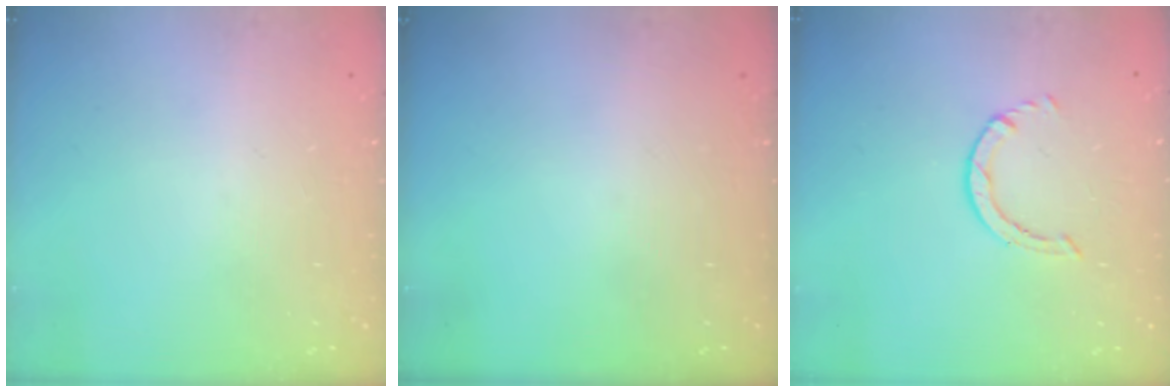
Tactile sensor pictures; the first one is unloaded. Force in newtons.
{"total": 0.0}
{"total": 0.6, "press": 0.6, "slide": 0.1}